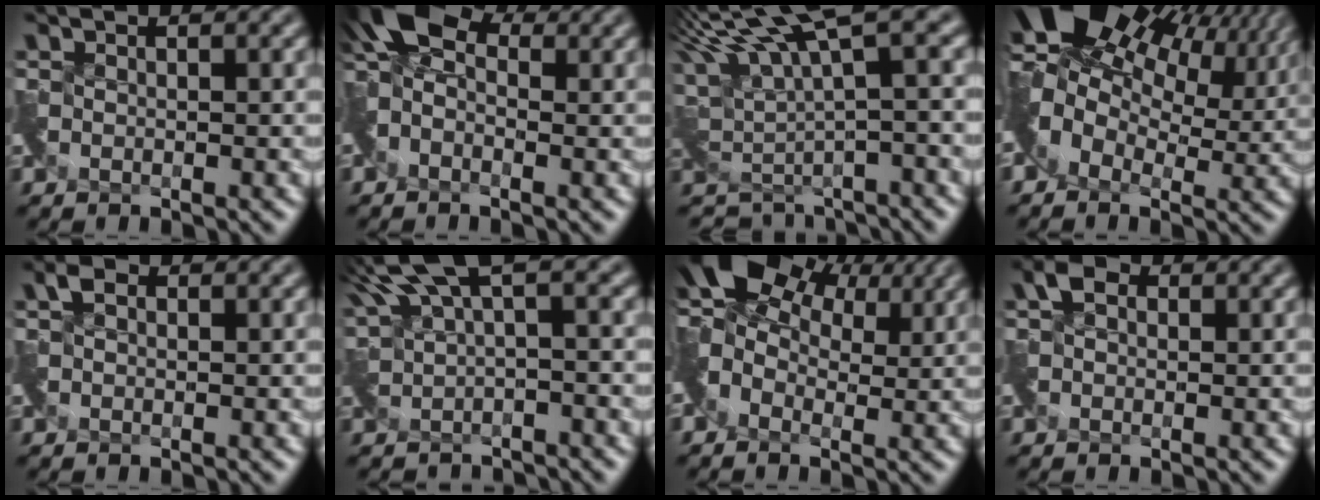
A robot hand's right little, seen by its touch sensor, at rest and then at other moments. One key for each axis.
{"total": 4.7, "fx": -0.2, "fy": 3.4, "fz": 3.2, "tx": -0.073, "ty": 0.015, "tz": -0.018}
{"total": 5.2, "fx": 3.9, "fy": 1.2, "fz": 3.2, "tx": -0.051, "ty": 0.002, "tz": 0.088}
{"total": 11.3, "fx": 5.7, "fy": 6.9, "fz": 6.9, "tx": -0.136, "ty": 0.015, "tz": 0.099}
{"total": 1.1, "fx": -0.4, "fy": 0.2, "fz": -1.0, "tx": 0.021, "ty": 0.000, "tz": -0.002}
{"total": 3.7, "fx": 2.1, "fy": 1.0, "fz": 2.8, "tx": -0.052, "ty": -0.015, "tz": 0.046}
{"total": 7.9, "fx": 3.3, "fy": 5.2, "fz": 4.9, "tx": -0.095, "ty": 0.017, "tz": 0.053}
{"total": 1.2, "fx": -0.4, "fy": 0.8, "fz": -0.8, "tx": 0.018, "ty": 0.003, "tz": -0.006}